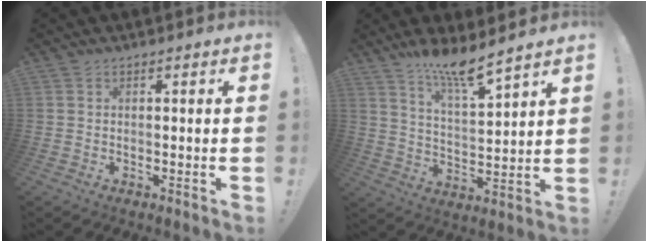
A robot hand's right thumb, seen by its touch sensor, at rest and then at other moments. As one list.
[{"total": 10.8, "force": [9.1, 0.5, 5.8], "torque": [-0.098, -0.067, 0.153]}]